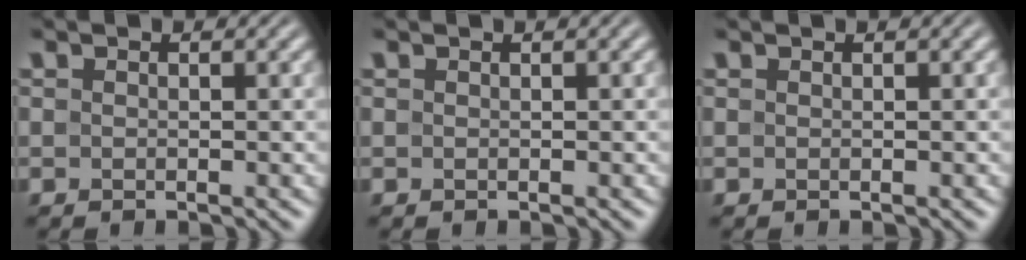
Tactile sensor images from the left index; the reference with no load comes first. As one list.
[{"total": 1.0, "force": [0.5, 0.3, 0.8], "torque": [-0.011, 0.005, 0.004]}, {"total": 0.7, "force": [0.4, 0.2, 0.5], "torque": [-0.006, 0.005, 0.004]}]